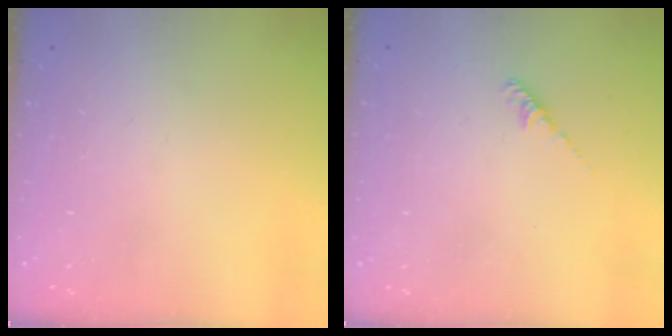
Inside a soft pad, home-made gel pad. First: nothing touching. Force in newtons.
{"total": 2.2, "press": 2.1, "slide": 0.6}